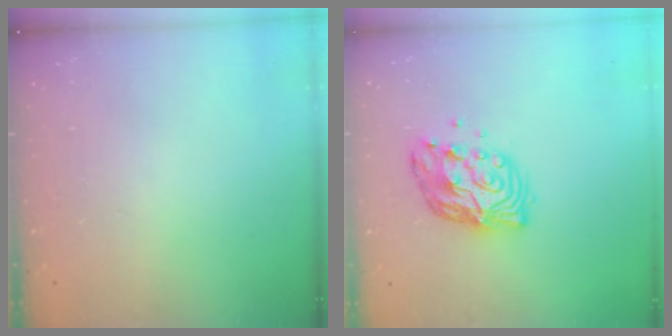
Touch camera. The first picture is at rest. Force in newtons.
{"total": 11.1, "press": 11.1, "slide": 1.1}